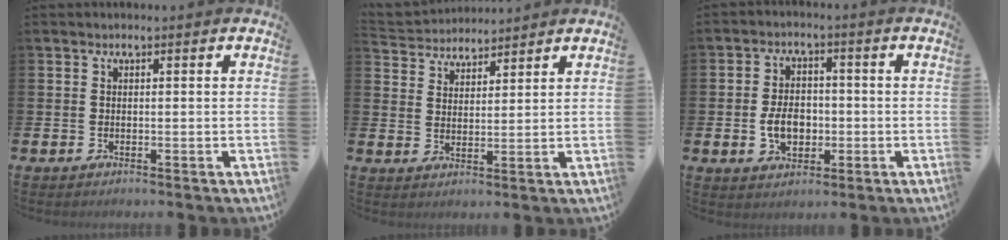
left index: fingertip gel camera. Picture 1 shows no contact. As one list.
[{"total": 4.1, "force": [3.9, 1.1, -0.7], "torque": [-0.010, -0.021, 0.070]}, {"total": 5.2, "force": [-1.0, 3.7, 3.5], "torque": [-0.049, 0.002, -0.024]}]